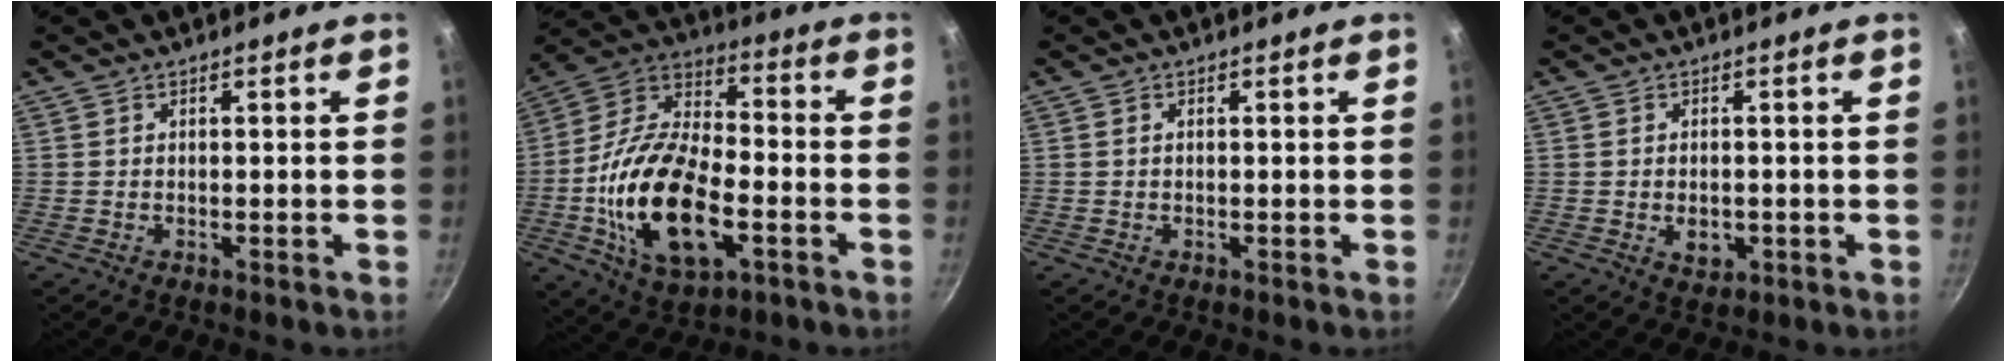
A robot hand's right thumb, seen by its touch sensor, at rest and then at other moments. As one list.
[{"total": 22.6, "force": [-5.7, 11.8, 18.4], "torque": [-0.343, 0.028, -0.109]}, {"total": 0.0}, {"total": 3.4, "force": [-0.7, 2.3, 2.4], "torque": [-0.032, -0.001, -0.004]}]